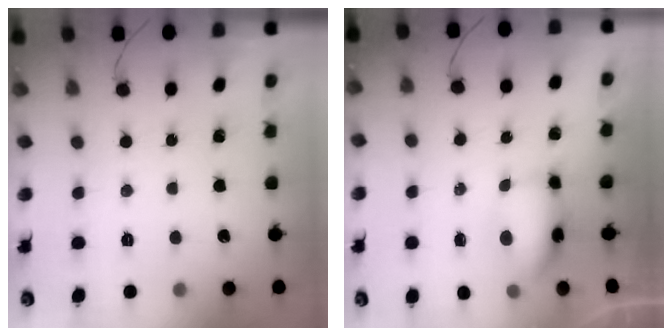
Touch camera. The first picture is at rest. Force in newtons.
{"total": 6.7, "press": 6.7, "slide": 0.5}